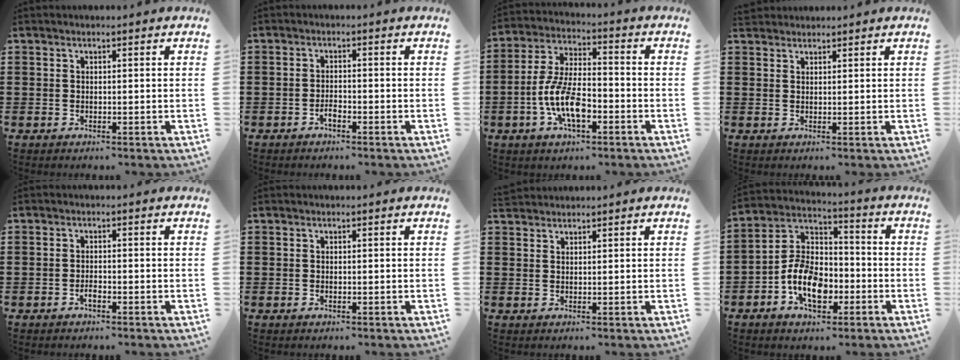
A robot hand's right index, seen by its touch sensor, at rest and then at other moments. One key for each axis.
{"total": 1.7, "fx": -1.2, "fy": 0.5, "fz": 1.0, "tx": -0.023, "ty": -0.003, "tz": -0.022}
{"total": 9.3, "fx": -3.2, "fy": 4.1, "fz": 7.7, "tx": -0.175, "ty": -0.004, "tz": -0.065}
{"total": 1.5, "fx": 1.4, "fy": 0.6, "fz": -0.1, "tx": -0.001, "ty": 0.005, "tz": 0.029}
{"total": 1.4, "fx": -1.0, "fy": 0.3, "fz": 0.9, "tx": -0.020, "ty": -0.005, "tz": -0.016}
{"total": 0.0}
{"total": 1.5, "fx": 1.4, "fy": 0.3, "fz": -0.2, "tx": 0.000, "ty": 0.003, "tz": 0.029}
{"total": 9.9, "fx": -3.5, "fy": 6.2, "fz": 6.9, "tx": -0.146, "ty": 0.007, "tz": -0.067}